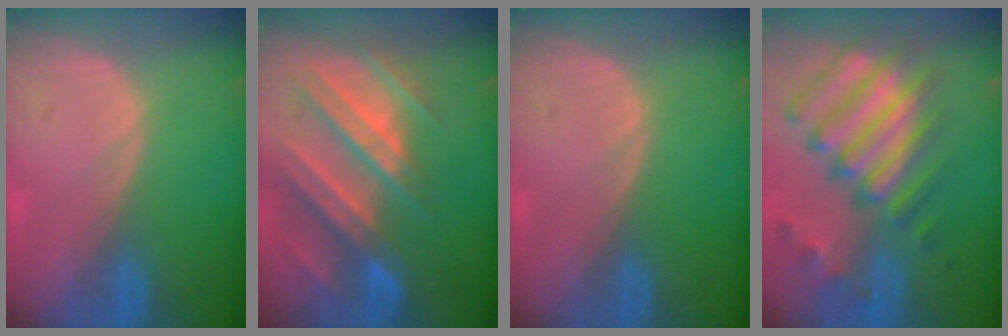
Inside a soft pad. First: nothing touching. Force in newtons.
{"total": 11.2, "press": 9.9, "slide": 5.2}
{"total": 0.0}
{"total": 12.2, "press": 10.4, "slide": 6.3}